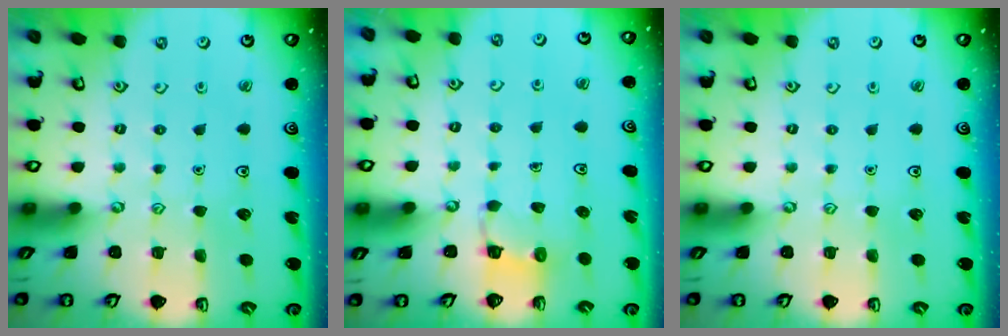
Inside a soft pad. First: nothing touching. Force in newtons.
{"total": 2.9, "press": 2.9, "slide": 0.3}
{"total": 0.0}